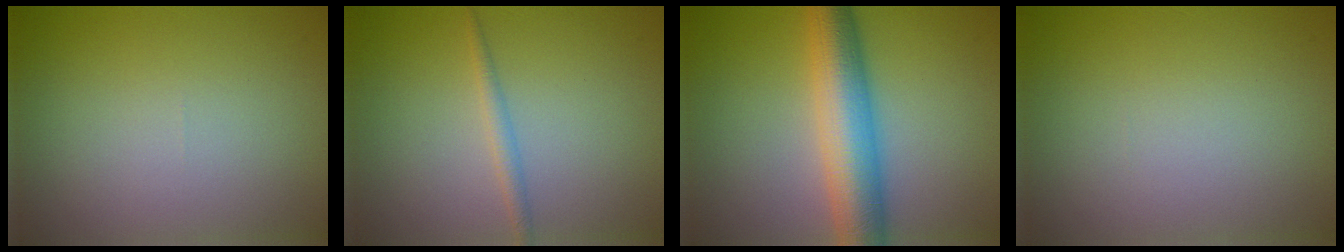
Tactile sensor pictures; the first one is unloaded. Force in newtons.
{"total": 1.3, "press": 1.3, "slide": 0.0}
{"total": 7.5, "press": 7.5, "slide": 0.1}
{"total": 0.0}